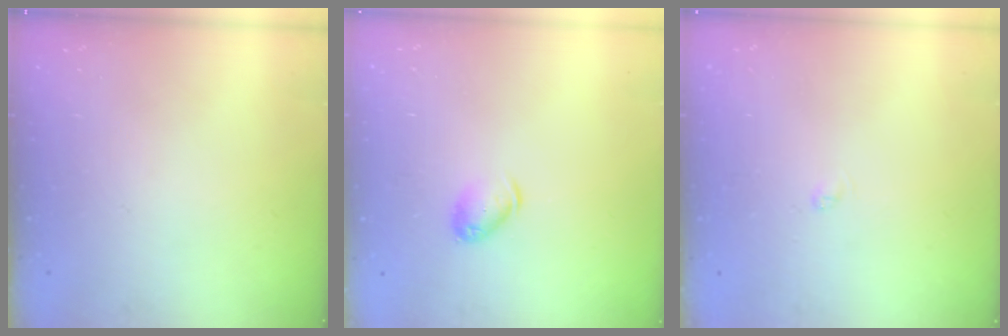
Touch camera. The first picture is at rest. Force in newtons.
{"total": 6.2, "press": 6.1, "slide": 0.9}
{"total": 1.9, "press": 1.9, "slide": 0.3}